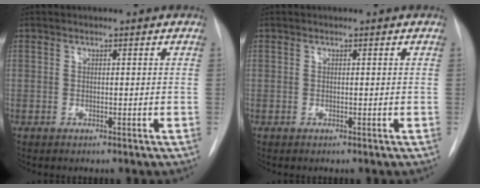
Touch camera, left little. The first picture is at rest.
{"total": 0.0}